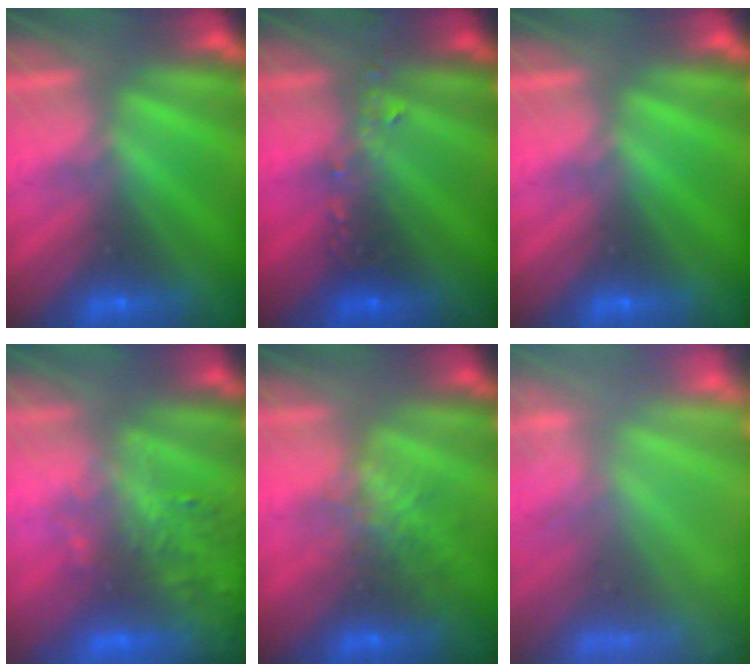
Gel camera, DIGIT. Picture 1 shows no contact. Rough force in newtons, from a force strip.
{"total": 2.4}
{"total": 0.0}
{"total": 5.7}
{"total": 3.8}
{"total": 8.3}